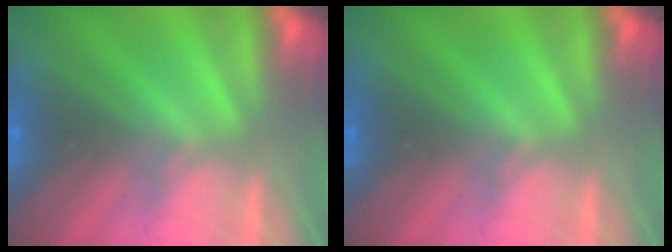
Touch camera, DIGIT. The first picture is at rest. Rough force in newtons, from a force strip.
{"total": 0.0}